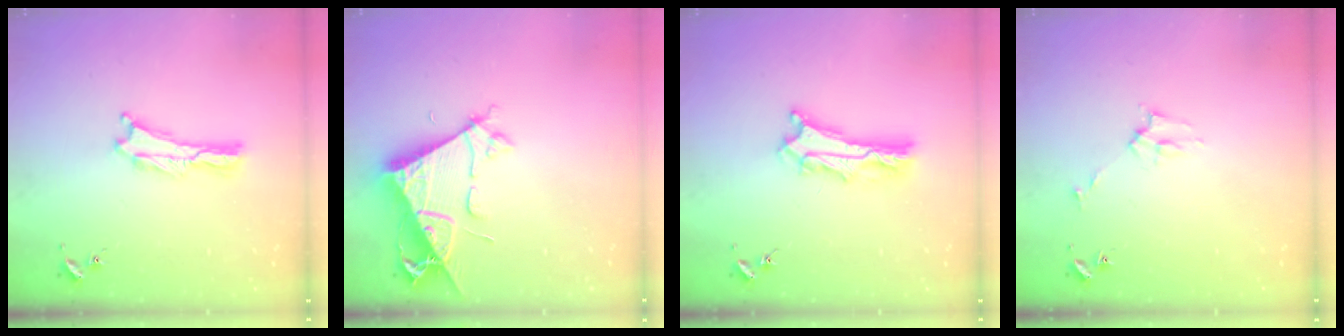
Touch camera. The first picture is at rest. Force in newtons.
{"total": 7.7, "press": 7.7, "slide": 0.8}
{"total": 4.4, "press": 4.4, "slide": 0.3}
{"total": 2.7, "press": 2.7, "slide": 0.3}